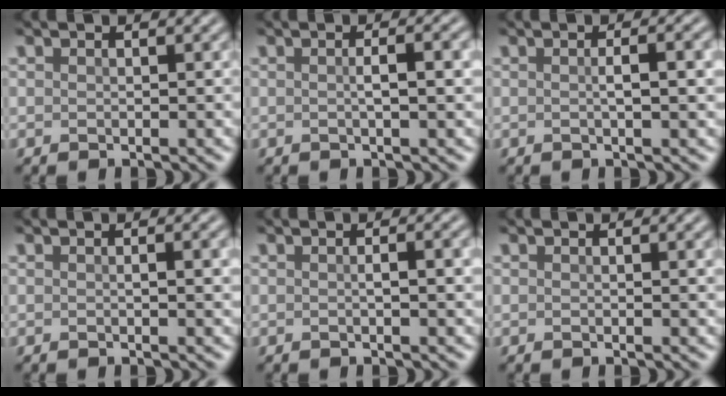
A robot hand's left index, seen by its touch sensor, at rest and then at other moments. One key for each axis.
{"total": 3.0, "fx": 0.1, "fy": 0.8, "fz": 2.8, "tx": -0.036, "ty": 0.005, "tz": -0.005}
{"total": 3.0, "fx": 0.1, "fy": 0.8, "fz": 2.9, "tx": -0.037, "ty": 0.005, "tz": -0.003}
{"total": 1.9, "fx": 0.2, "fy": 0.4, "fz": 1.9, "tx": -0.023, "ty": 0.002, "tz": 0.000}
{"total": 2.3, "fx": 0.1, "fy": 0.5, "fz": 2.2, "tx": -0.032, "ty": 0.003, "tz": -0.001}
{"total": 1.0, "fx": 0.2, "fy": 0.2, "fz": 0.9, "tx": -0.008, "ty": 0.001, "tz": 0.000}